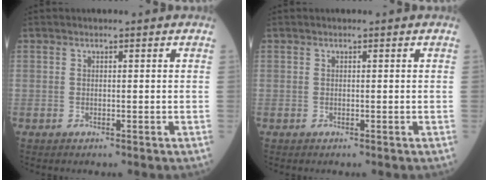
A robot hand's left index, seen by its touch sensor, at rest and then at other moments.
{"total": 0.0}